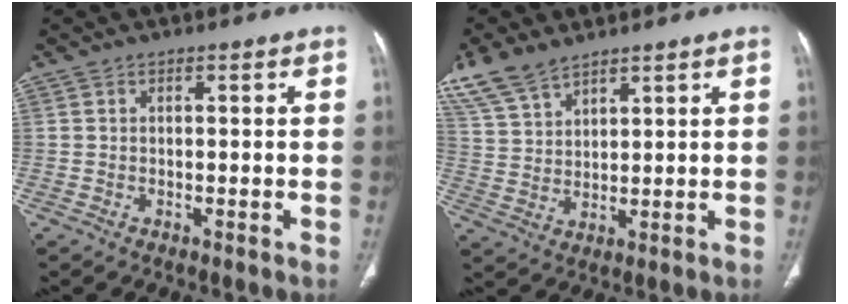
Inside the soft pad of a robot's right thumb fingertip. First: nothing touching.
{"total": 8.7, "force": [6.8, 3.7, 4.1], "torque": [-0.079, -0.013, 0.149]}